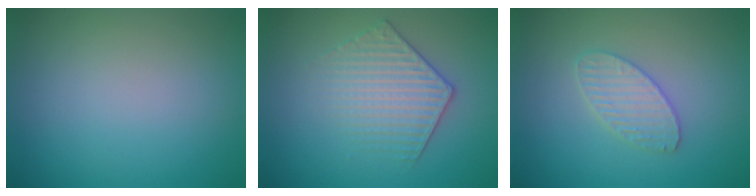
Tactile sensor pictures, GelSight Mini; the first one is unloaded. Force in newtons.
{"total": 3.7, "press": 3.5, "slide": 1.2}
{"total": 2.6, "press": 2.6, "slide": 0.2}